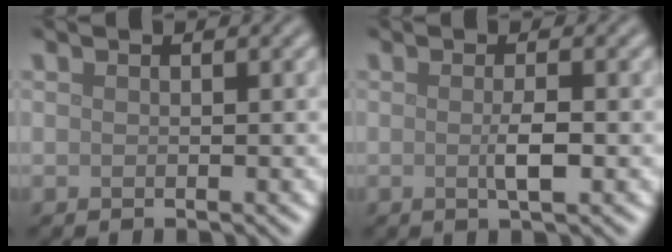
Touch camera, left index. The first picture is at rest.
{"total": 2.0, "force": [-0.2, 0.3, 2.0], "torque": [-0.037, -0.003, -0.005]}